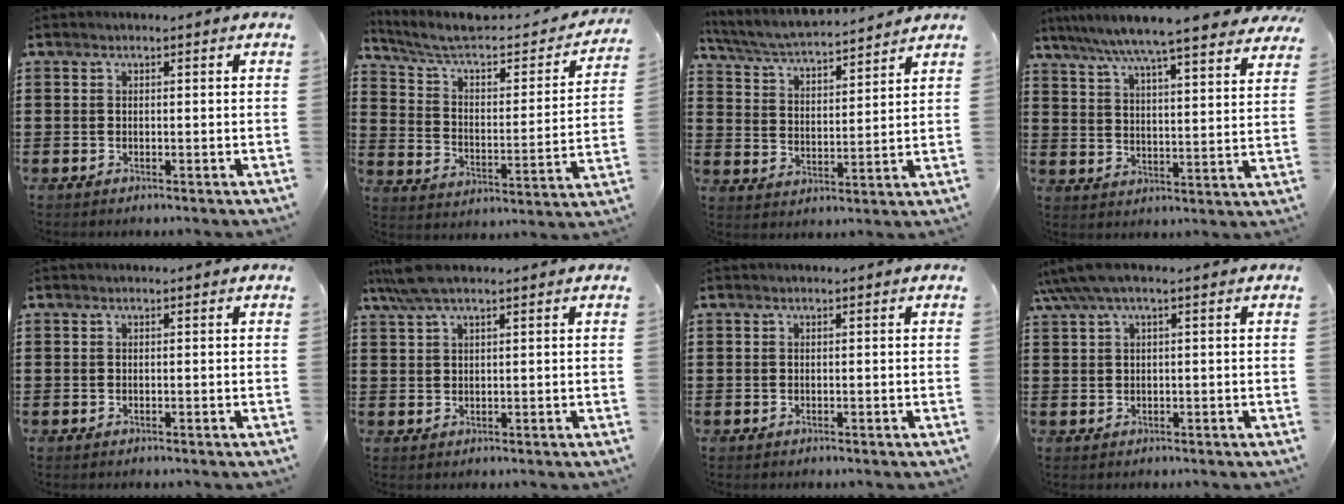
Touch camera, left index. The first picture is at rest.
{"total": 7.1, "force": [5.8, 1.8, 3.6], "torque": [-0.096, -0.036, 0.096]}
{"total": 4.8, "force": [4.5, 0.0, 1.5], "torque": [-0.050, -0.032, 0.074]}
{"total": 7.0, "force": [6.2, -0.5, 3.2], "torque": [-0.087, -0.039, 0.102]}
{"total": 0.0}
{"total": 4.7, "force": [3.2, 0.9, 3.3], "torque": [-0.070, 0.006, 0.060]}
{"total": 0.0}
{"total": 2.7, "force": [1.2, 0.4, 2.4], "torque": [-0.062, -0.004, 0.016]}